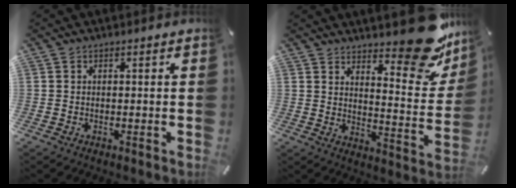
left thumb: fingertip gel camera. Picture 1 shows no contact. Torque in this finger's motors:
{"motor_torque": [1.01, -0.70, 0.43, -0.15, 0.08]}